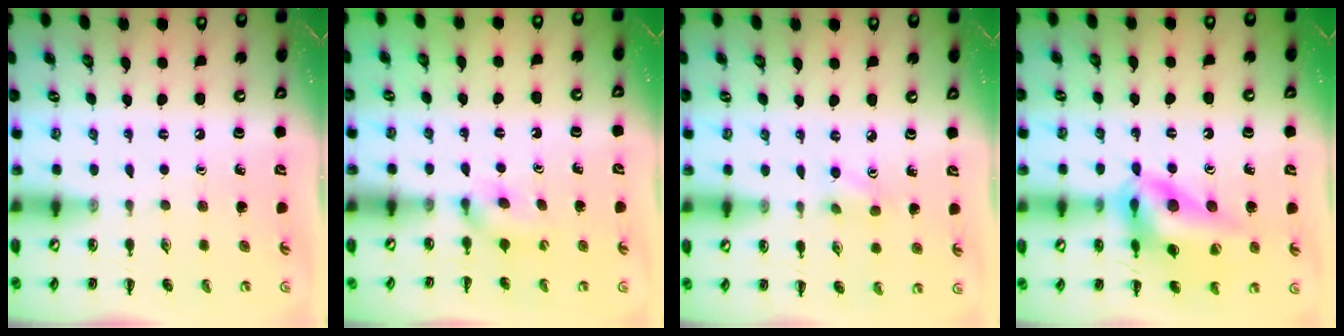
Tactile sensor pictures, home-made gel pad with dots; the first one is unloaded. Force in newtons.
{"total": 4.9, "press": 4.7, "slide": 1.4}
{"total": 3.2, "press": 3.1, "slide": 0.9}
{"total": 14.9, "press": 14.2, "slide": 4.7}